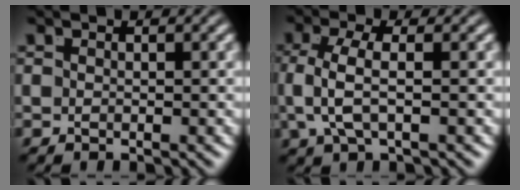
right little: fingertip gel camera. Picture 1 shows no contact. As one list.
[{"total": 3.8, "force": [0.1, 1.5, 3.5], "torque": [-0.086, -0.007, 0.010]}]